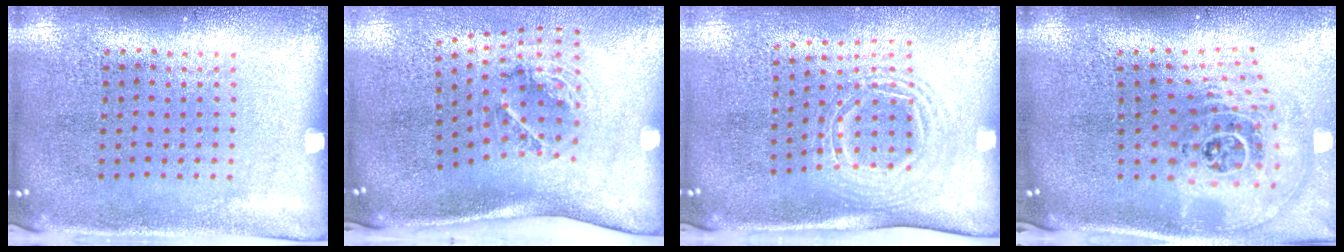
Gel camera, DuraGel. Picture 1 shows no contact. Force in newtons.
{"total": 2.1, "press": 1.2, "slide": 1.7}
{"total": 1.6, "press": 1.2, "slide": 1.1}
{"total": 2.8, "press": 1.8, "slide": 2.1}